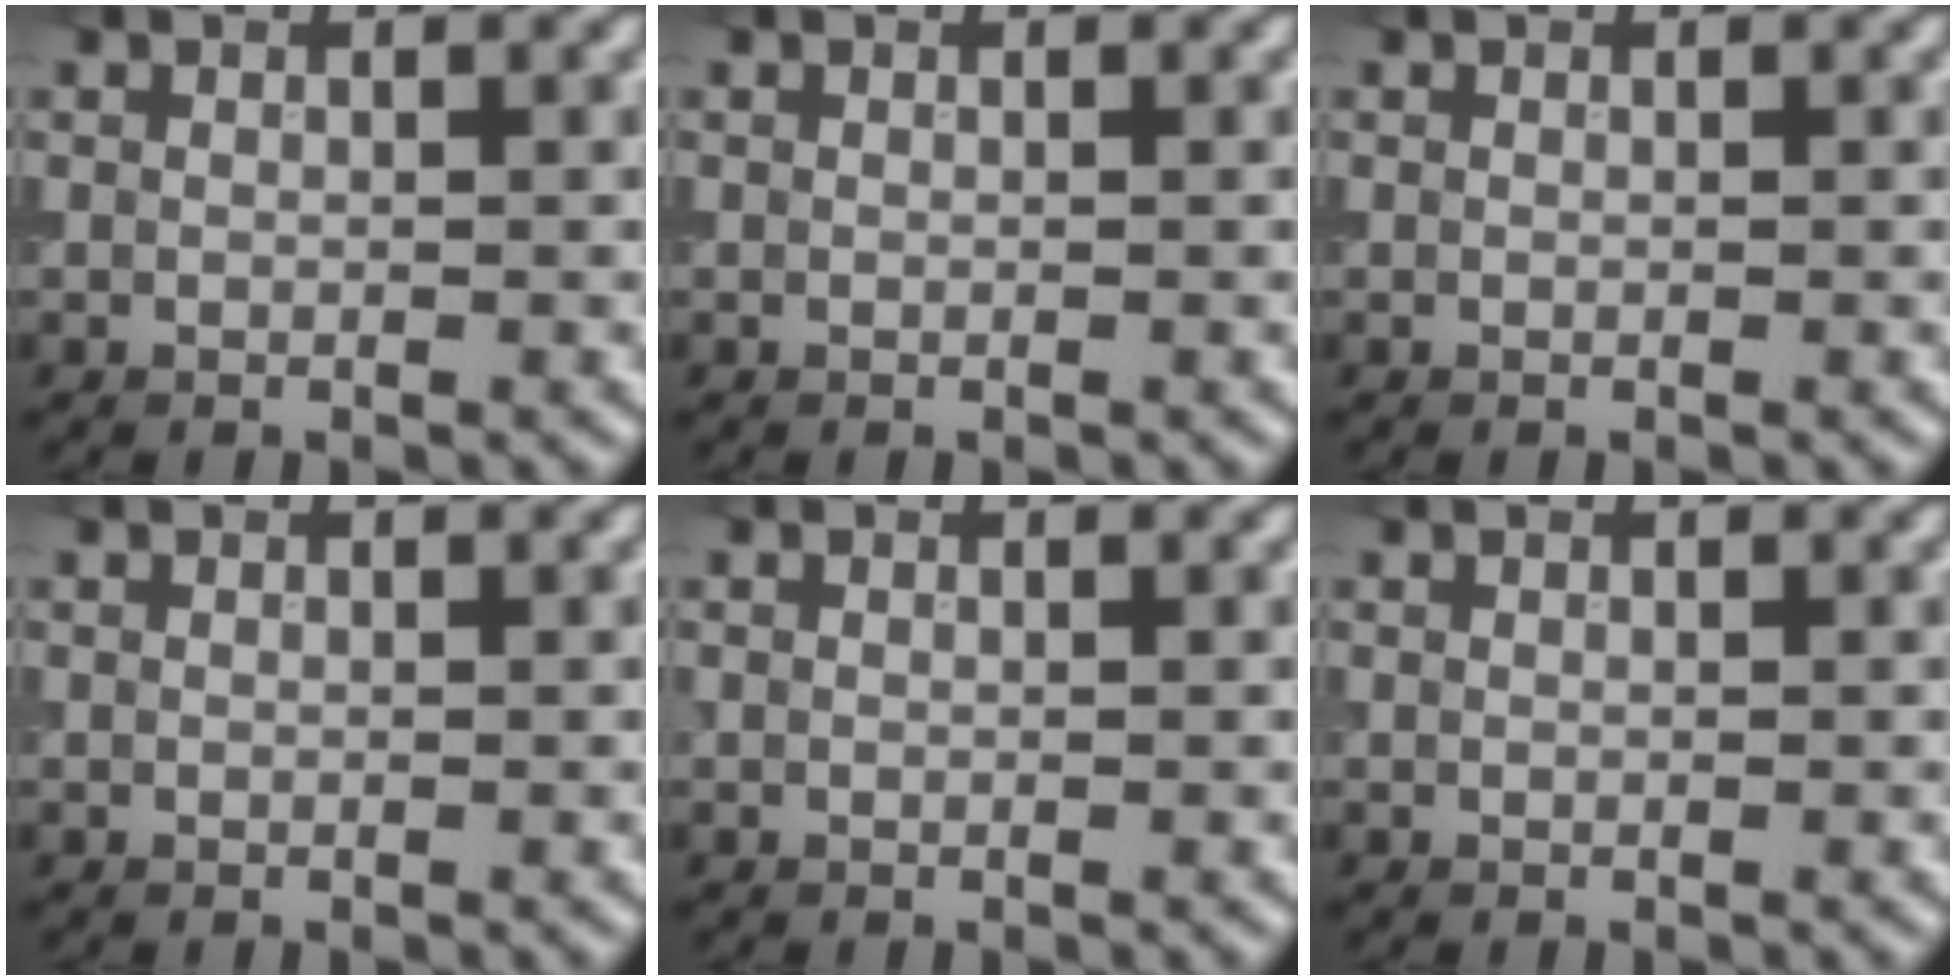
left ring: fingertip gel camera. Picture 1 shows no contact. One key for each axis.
{"total": 0.0}
{"total": 0.0}
{"total": 0.0}
{"total": 0.0}
{"total": 0.0}